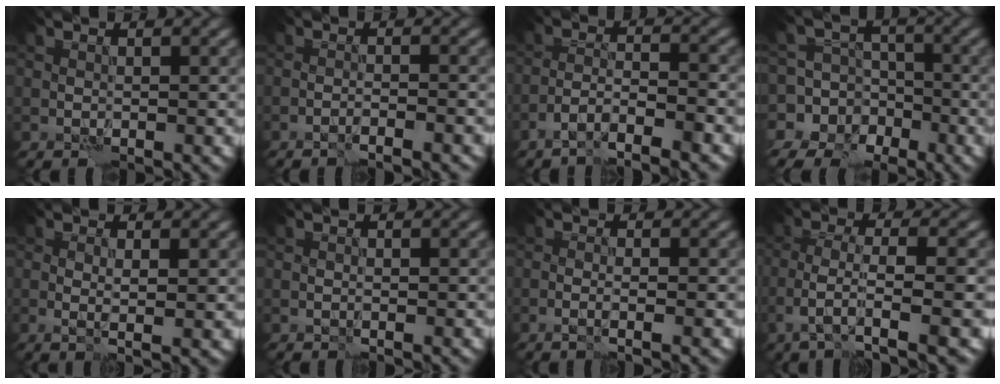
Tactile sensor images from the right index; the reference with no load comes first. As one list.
[{"total": 1.8, "force": [-1.5, -0.2, 1.0], "torque": [-0.019, 0.004, -0.030]}, {"total": 4.1, "force": [-3.2, 0.5, 2.5], "torque": [-0.041, 0.004, -0.060]}, {"total": 10.8, "force": [-5.1, 9.5, 1.2], "torque": [-0.032, -0.007, -0.101]}, {"total": 2.0, "force": [0.3, 0.2, 1.9], "torque": [-0.031, -0.006, 0.007]}, {"total": 0.0}, {"total": 1.6, "force": [-0.7, 0.0, 1.4], "torque": [-0.019, 0.003, -0.017]}, {"total": 5.1, "force": [-2.1, 1.2, 4.5], "torque": [-0.081, 0.002, -0.037]}]